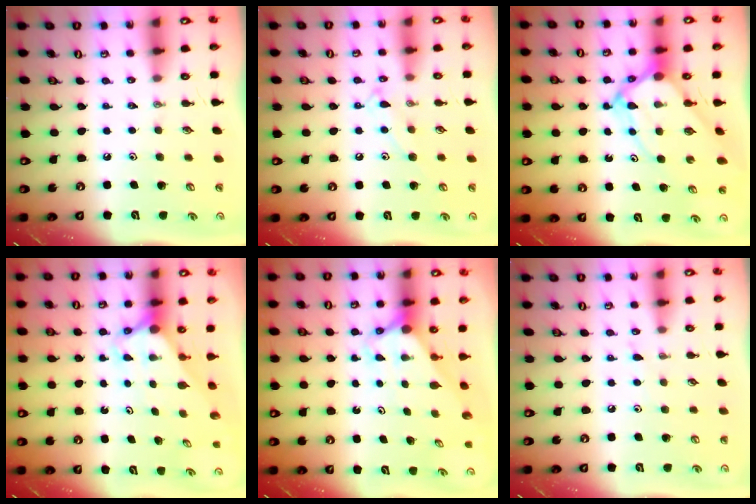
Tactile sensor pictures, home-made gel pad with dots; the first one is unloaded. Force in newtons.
{"total": 9.2, "press": 9.2, "slide": 0.7}
{"total": 9.9, "press": 9.8, "slide": 0.9}
{"total": 2.7, "press": 2.7, "slide": 0.2}
{"total": 2.7, "press": 2.7, "slide": 0.0}
{"total": 2.7, "press": 2.7, "slide": 0.3}